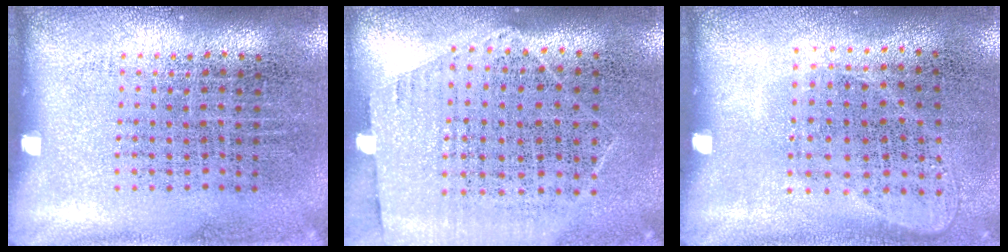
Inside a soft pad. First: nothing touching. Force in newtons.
{"total": 1.1, "press": 1.0, "slide": 0.5}
{"total": 1.0, "press": 0.9, "slide": 0.5}